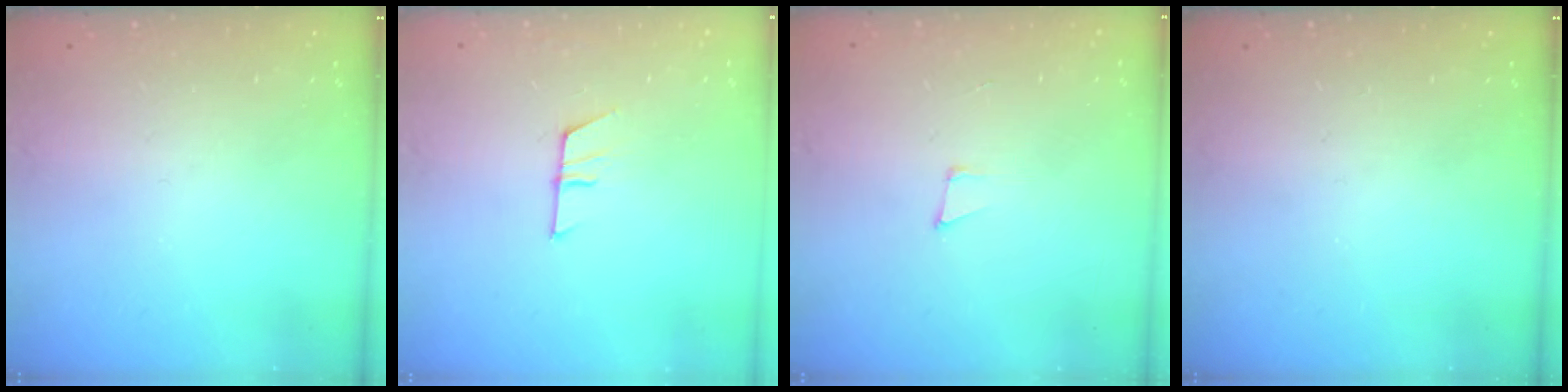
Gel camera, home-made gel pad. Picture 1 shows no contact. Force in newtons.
{"total": 7.8, "press": 7.8, "slide": 0.4}
{"total": 4.2, "press": 3.2, "slide": 2.7}
{"total": 0.0}